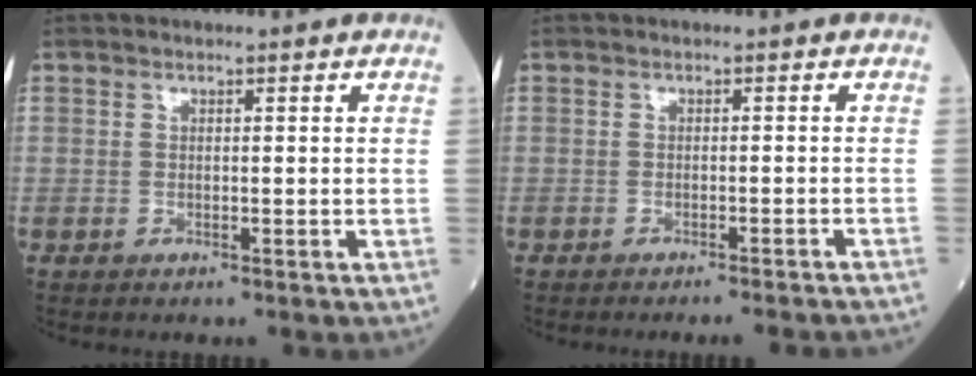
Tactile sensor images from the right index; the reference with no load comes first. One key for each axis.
{"total": 5.8, "fx": -5.5, "fy": -0.3, "fz": 1.7, "tx": -0.014, "ty": -0.013, "tz": -0.065}